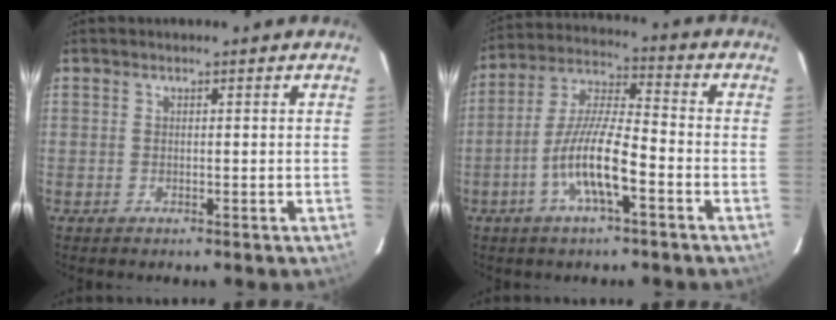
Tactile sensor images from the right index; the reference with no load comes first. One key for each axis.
{"total": 11.4, "fx": -4.8, "fy": 2.1, "fz": 10.1, "tx": -0.208, "ty": 0.000, "tz": -0.095}